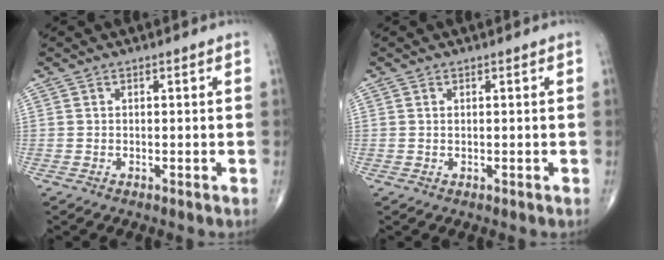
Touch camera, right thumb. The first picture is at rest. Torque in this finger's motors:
{"motor_torque": [-0.21, 0.06, 0.00, 0.23, 0.04]}